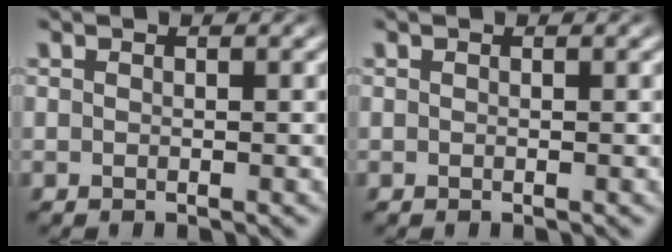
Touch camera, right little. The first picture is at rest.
{"total": 0.0}